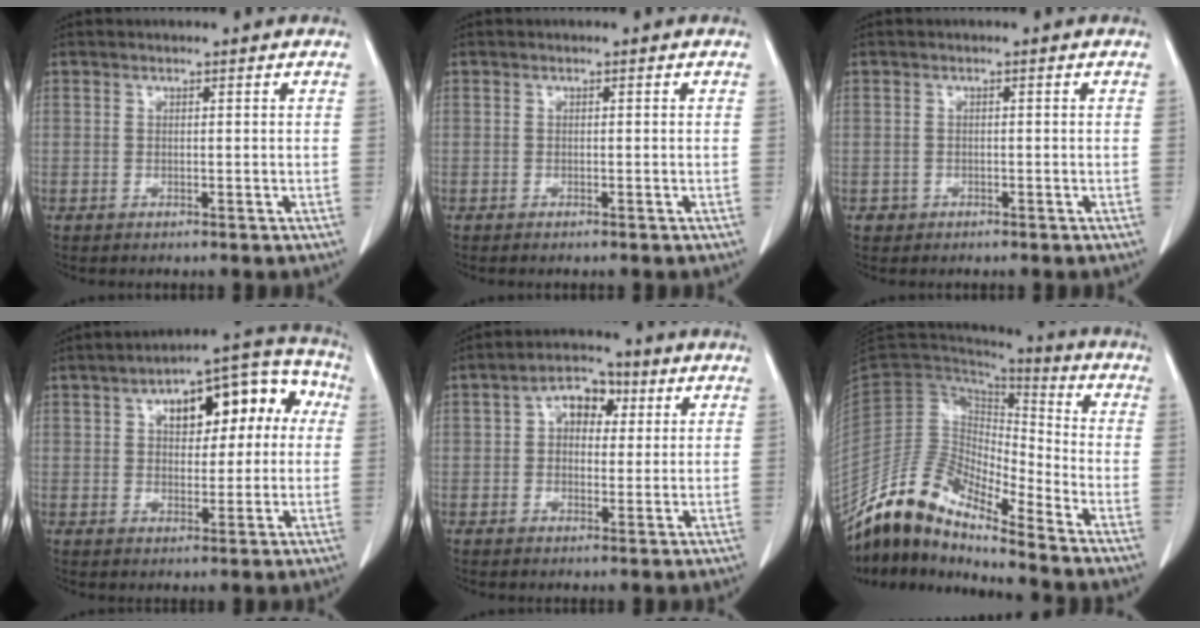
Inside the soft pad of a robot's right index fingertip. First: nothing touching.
{"total": 0.9, "force": [-0.7, 0.1, 0.5], "torque": [-0.010, -0.002, -0.009]}
{"total": 1.1, "force": [-0.6, 0.9, 0.0], "torque": [-0.004, 0.005, -0.009]}
{"total": 14.1, "force": [3.7, 6.7, 11.9], "torque": [-0.149, 0.054, 0.051]}
{"total": 6.2, "force": [1.7, 4.1, 4.4], "torque": [-0.072, 0.026, 0.024]}
{"total": 13.1, "force": [-11.6, 2.3, 5.5], "torque": [-0.105, 0.039, -0.221]}